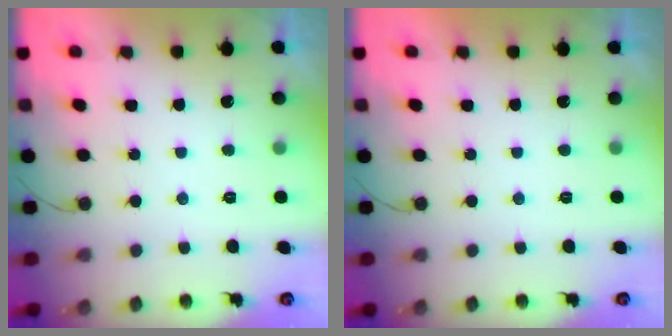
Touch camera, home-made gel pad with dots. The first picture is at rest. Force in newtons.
{"total": 1.7, "press": 1.7, "slide": 0.0}